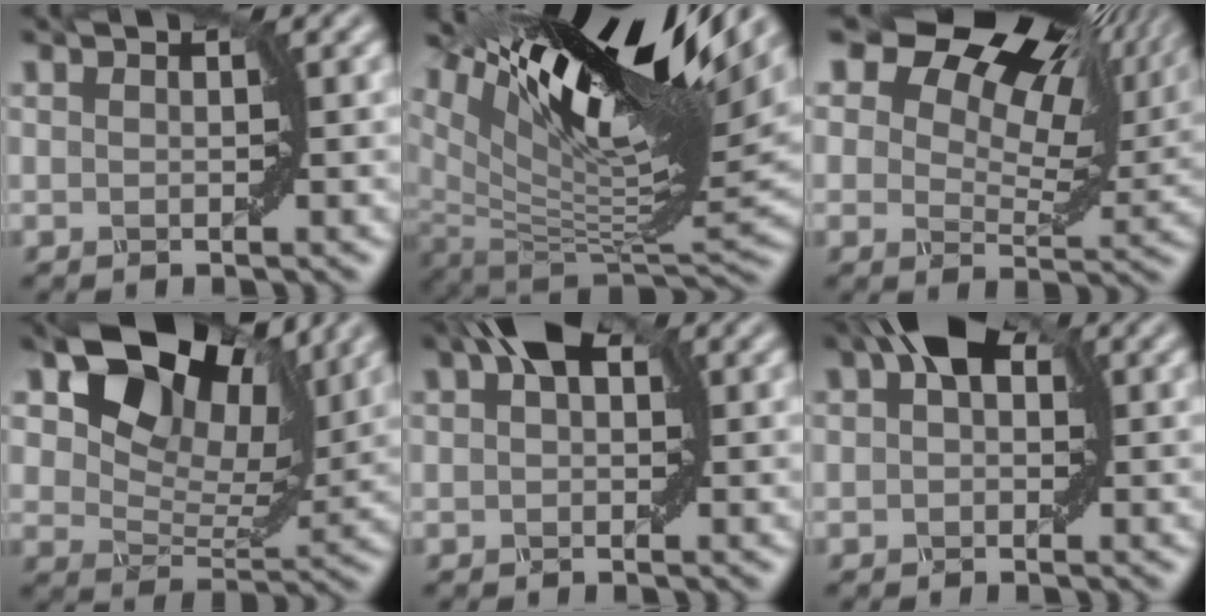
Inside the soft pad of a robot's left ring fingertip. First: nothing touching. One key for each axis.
{"total": 15.1, "fx": 8.4, "fy": 4.5, "fz": 11.8, "tx": -0.218, "ty": 0.022, "tz": 0.151}
{"total": 15.3, "fx": 9.0, "fy": 8.1, "fz": 9.4, "tx": -0.141, "ty": 0.046, "tz": 0.126}
{"total": 11.1, "fx": 6.3, "fy": 6.4, "fz": 6.6, "tx": -0.117, "ty": 0.008, "tz": 0.114}
{"total": 3.2, "fx": 1.2, "fy": 1.8, "fz": 2.4, "tx": -0.026, "ty": 0.015, "tz": 0.009}
{"total": 3.8, "fx": 1.2, "fy": 2.2, "fz": 2.8, "tx": -0.033, "ty": 0.020, "tz": 0.003}